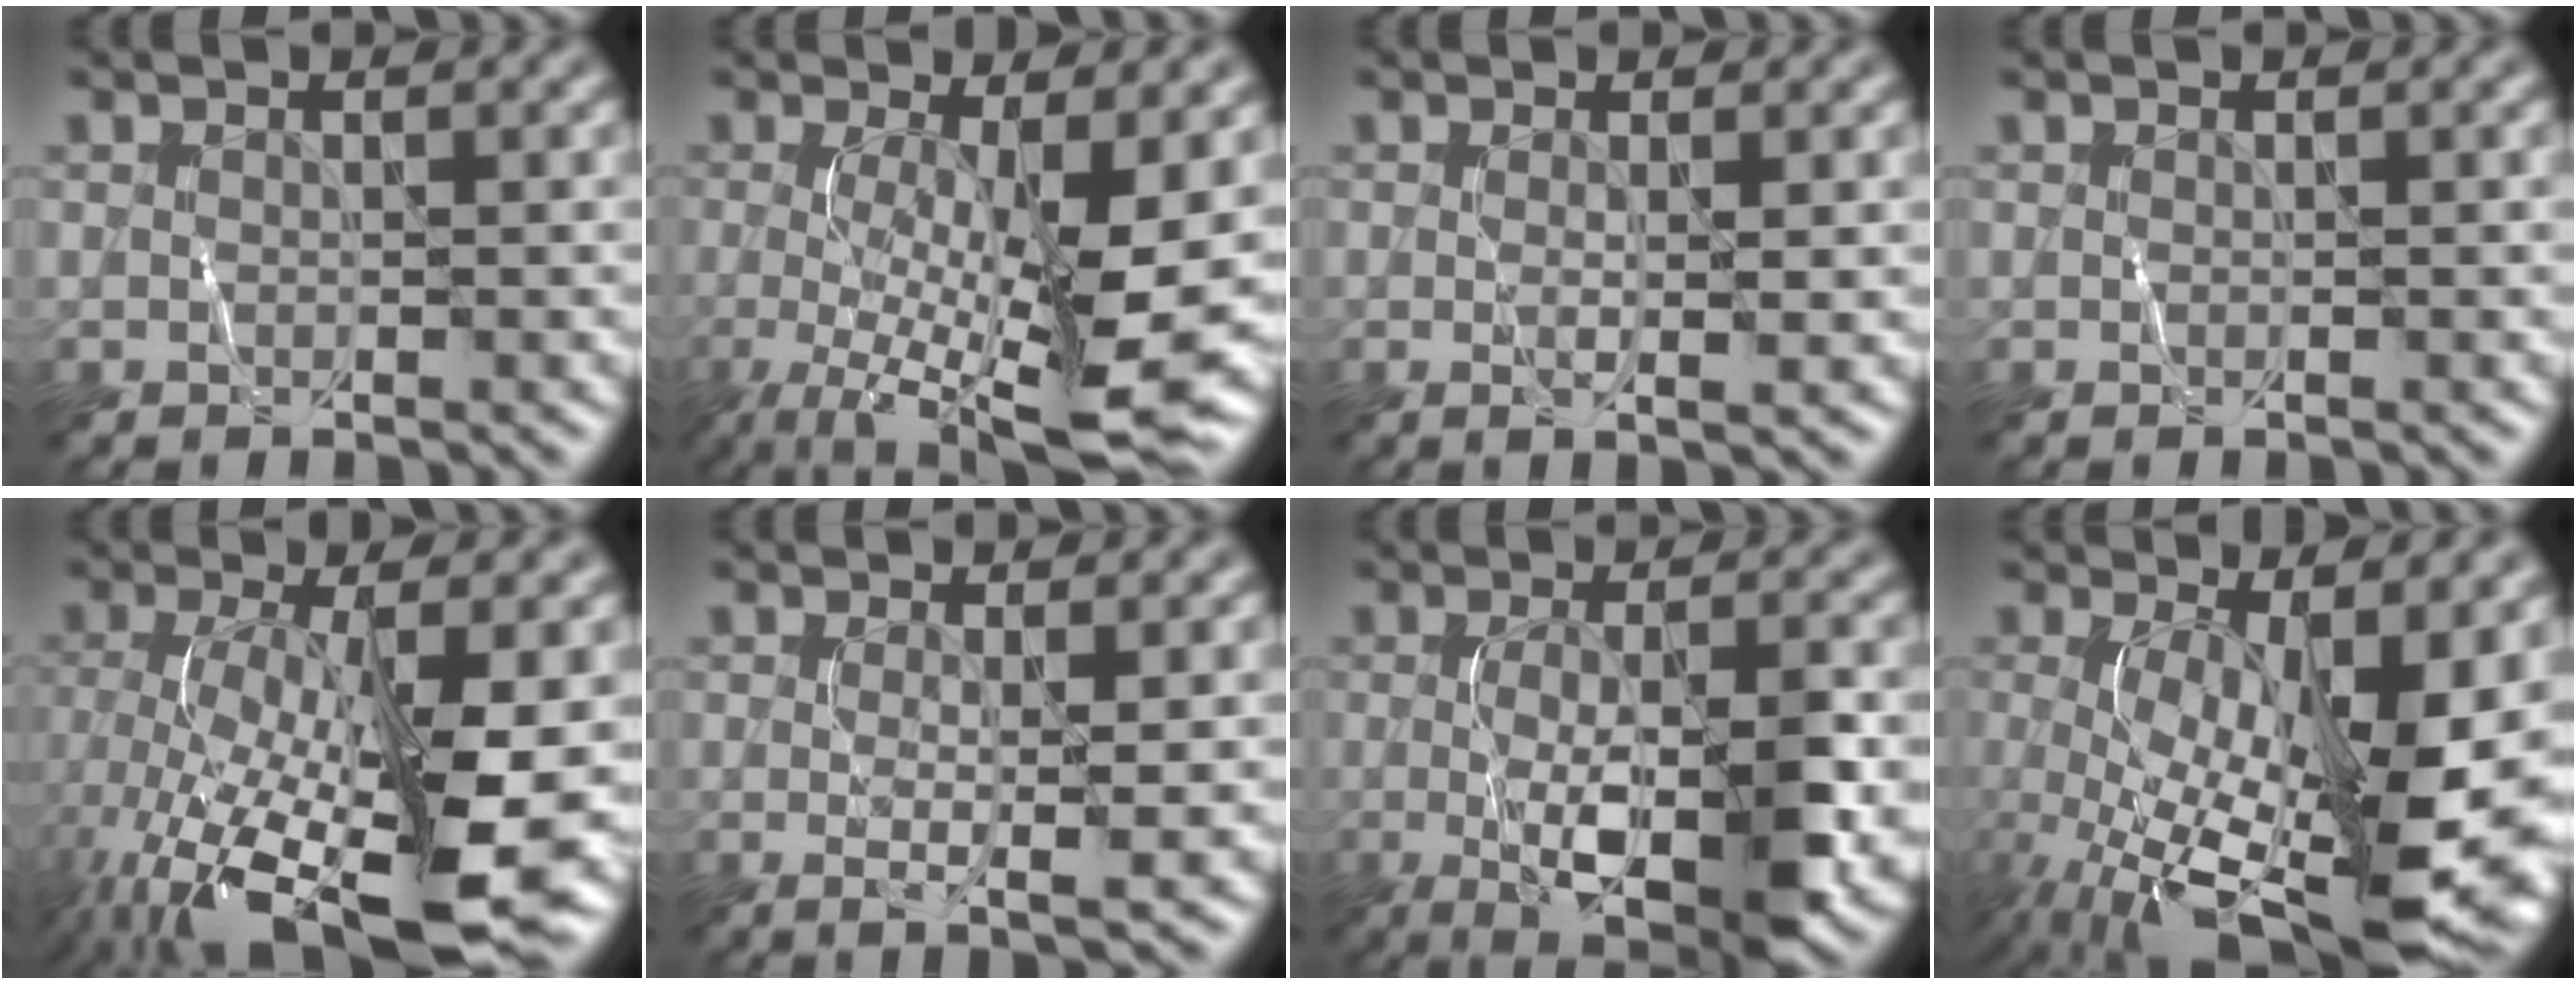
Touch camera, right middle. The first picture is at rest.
{"total": 11.8, "force": [-2.0, 3.2, 11.2], "torque": [-0.187, -0.021, -0.025]}
{"total": 1.7, "force": [0.2, 0.3, 1.7], "torque": [-0.028, -0.004, 0.003]}
{"total": 0.0}
{"total": 15.5, "force": [-4.9, 5.1, 13.8], "torque": [-0.266, -0.042, -0.072]}
{"total": 2.9, "force": [0.2, 0.5, 2.8], "torque": [-0.050, -0.009, 0.006]}
{"total": 10.1, "force": [-2.3, 3.1, 9.3], "torque": [-0.159, -0.019, -0.030]}
{"total": 15.7, "force": [-1.7, 6.2, 14.3], "torque": [-0.236, -0.033, -0.013]}